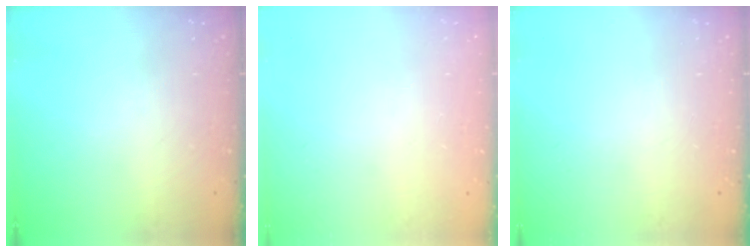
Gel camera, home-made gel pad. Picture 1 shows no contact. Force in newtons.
{"total": 0.0}
{"total": 0.0}